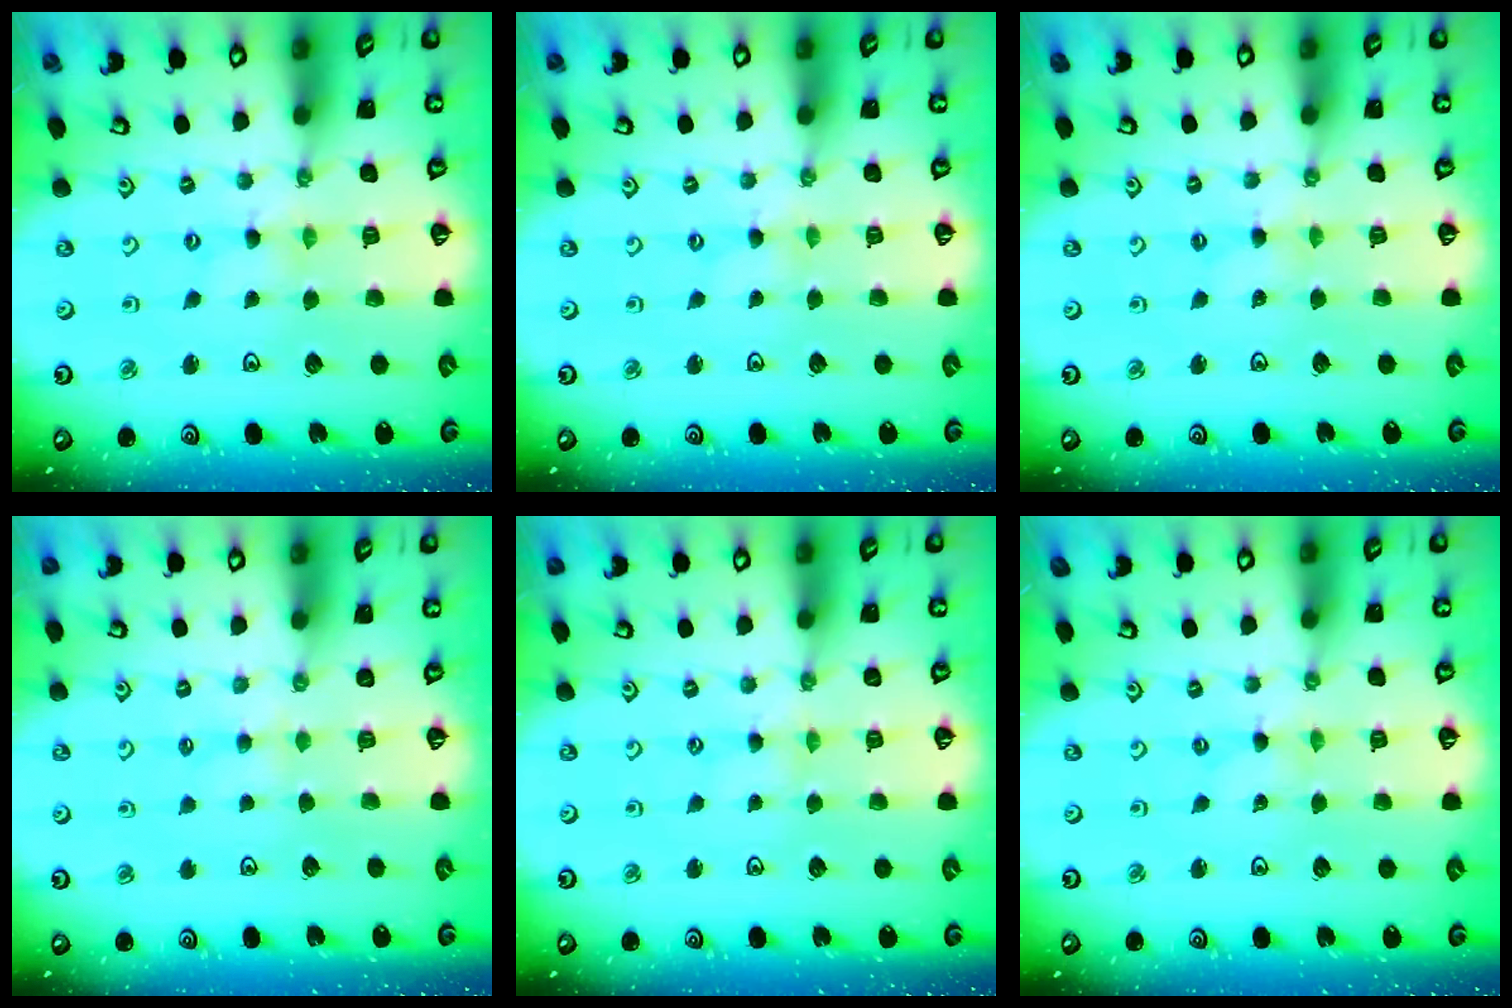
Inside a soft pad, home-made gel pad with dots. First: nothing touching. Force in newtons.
{"total": 0.0}
{"total": 2.0, "press": 1.9, "slide": 0.3}
{"total": 1.8, "press": 1.8, "slide": 0.4}
{"total": 1.9, "press": 1.8, "slide": 0.3}
{"total": 0.0}